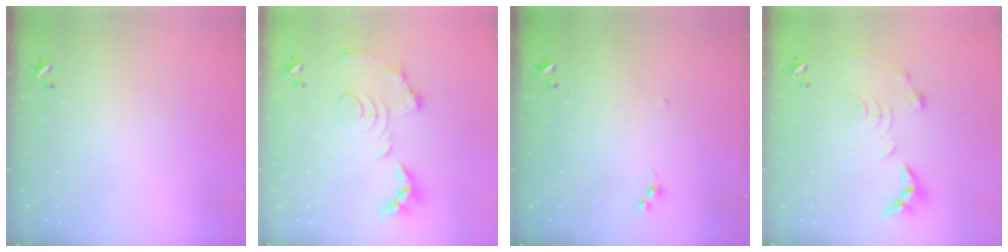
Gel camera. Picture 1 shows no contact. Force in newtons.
{"total": 1.5, "press": 0.8, "slide": 1.3}
{"total": 6.0, "press": 6.0, "slide": 0.7}
{"total": 1.2, "press": 0.4, "slide": 1.1}